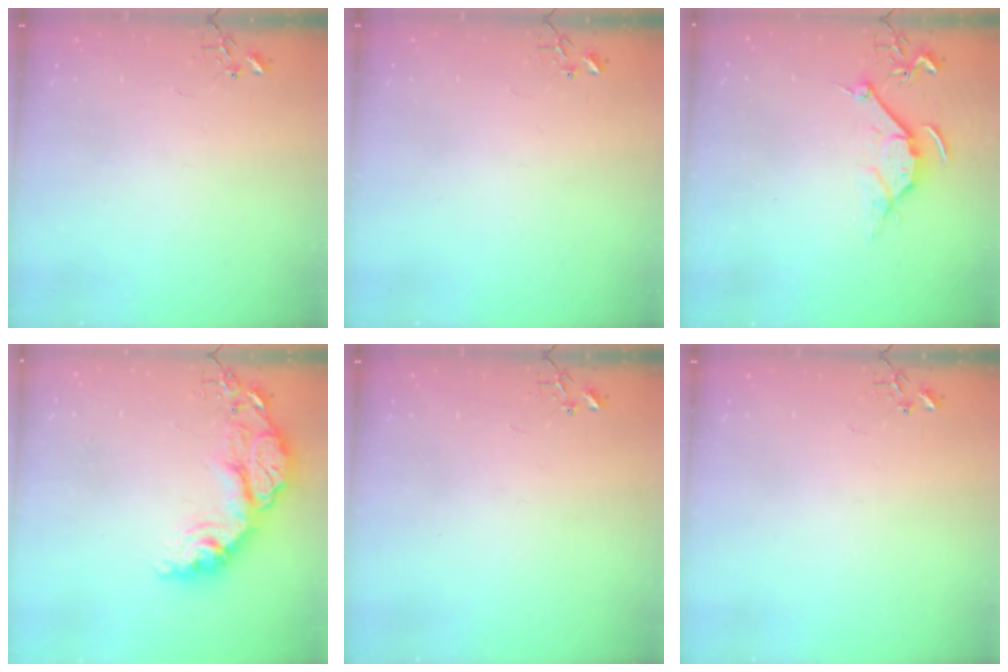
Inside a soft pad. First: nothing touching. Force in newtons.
{"total": 0.0}
{"total": 8.4, "press": 8.3, "slide": 1.0}
{"total": 19.9, "press": 19.9, "slide": 1.4}
{"total": 0.0}
{"total": 0.0}